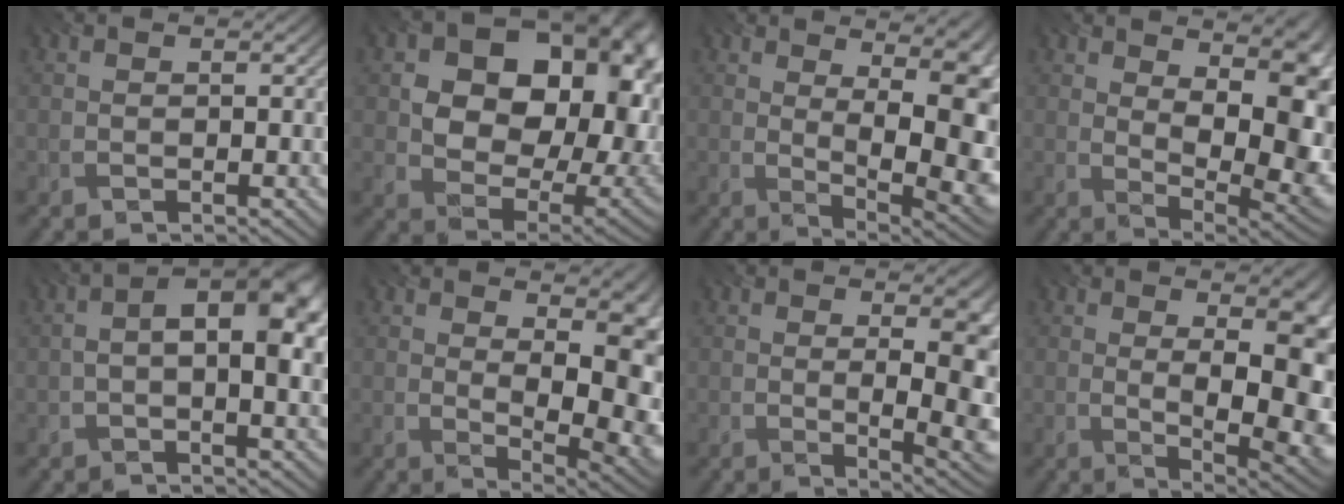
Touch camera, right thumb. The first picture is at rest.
{"total": 18.1, "force": [4.2, 12.7, 12.2], "torque": [-0.174, 0.011, 0.083]}
{"total": 11.3, "force": [2.3, 3.9, 10.3], "torque": [-0.120, 0.014, 0.043]}
{"total": 11.6, "force": [2.8, 5.2, 10.0], "torque": [-0.127, 0.004, 0.048]}
{"total": 8.3, "force": [0.1, 3.6, 7.4], "torque": [-0.117, 0.011, -0.004]}
{"total": 10.7, "force": [2.1, 4.7, 9.4], "torque": [-0.100, 0.007, 0.041]}
{"total": 9.1, "force": [0.1, 2.6, 8.7], "torque": [-0.092, 0.004, 0.005]}
{"total": 11.4, "force": [0.3, 3.9, 10.7], "torque": [-0.114, 0.006, 0.008]}